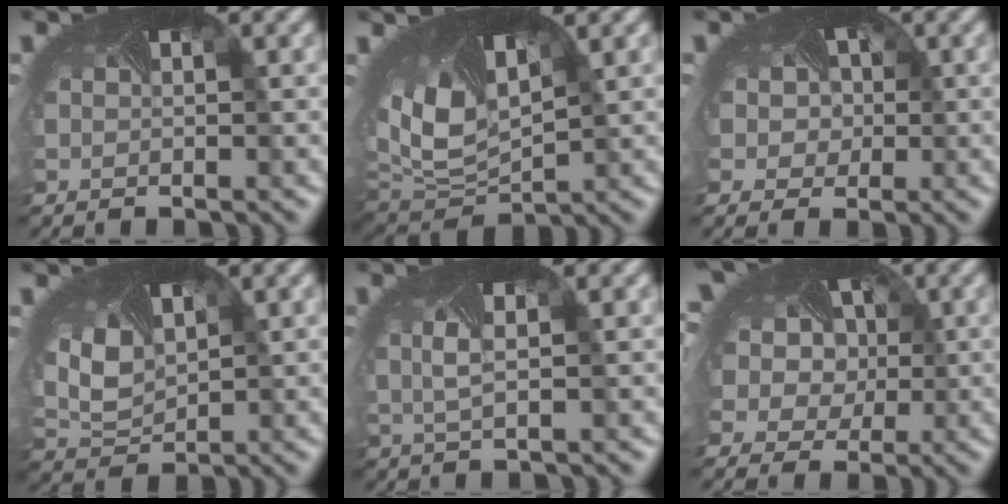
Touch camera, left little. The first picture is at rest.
{"total": 8.2, "force": [1.4, 5.0, 6.3], "torque": [-0.148, -0.022, 0.039]}
{"total": 4.9, "force": [0.9, 4.3, 2.0], "torque": [-0.038, -0.002, -0.006]}
{"total": 3.9, "force": [0.9, 3.0, 2.4], "torque": [-0.077, -0.020, 0.033]}
{"total": 1.5, "force": [0.0, 0.2, 1.5], "torque": [-0.053, -0.012, 0.005]}
{"total": 15.3, "force": [4.4, 11.0, 9.6], "torque": [-0.193, 0.028, 0.052]}